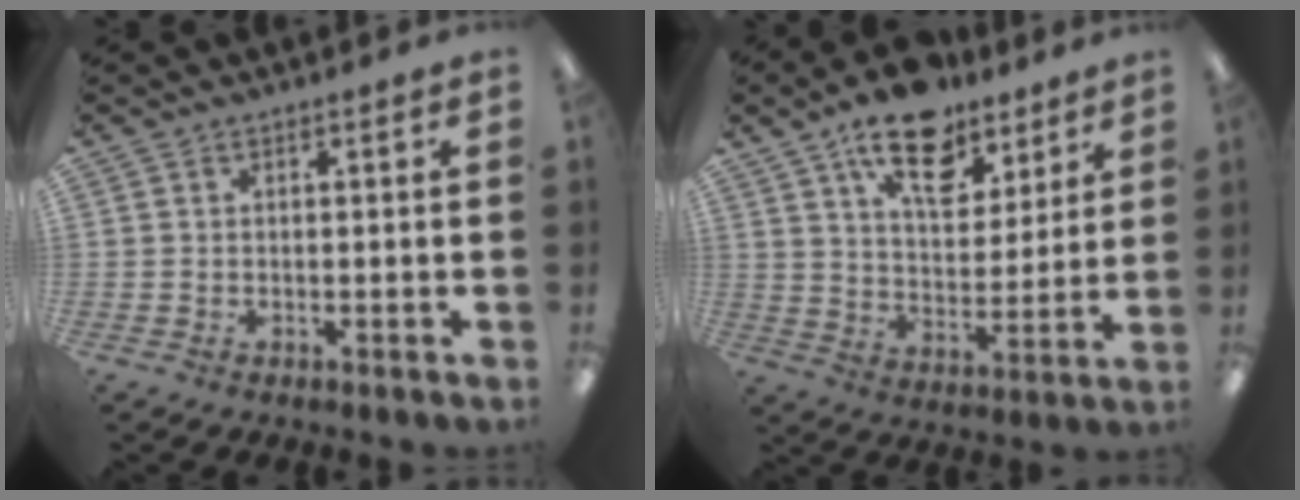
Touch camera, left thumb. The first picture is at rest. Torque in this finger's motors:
{"motor_torque": [0.26, 0.37, 1.65, -1.12, 0.33]}